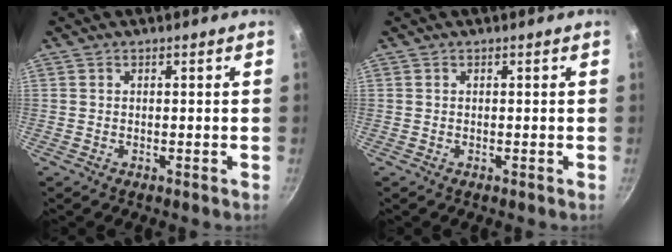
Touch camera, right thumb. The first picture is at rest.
{"total": 0.0}